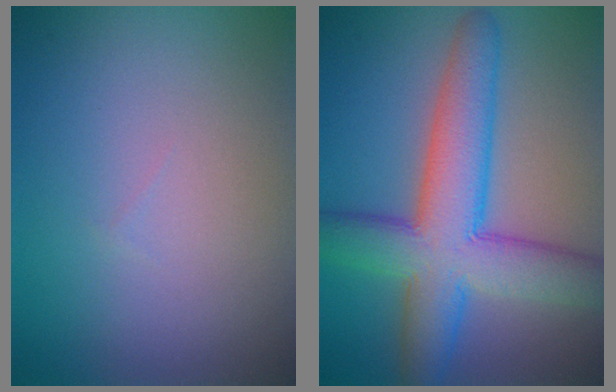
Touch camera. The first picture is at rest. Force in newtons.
{"total": 9.5, "press": 9.5, "slide": 0.2}